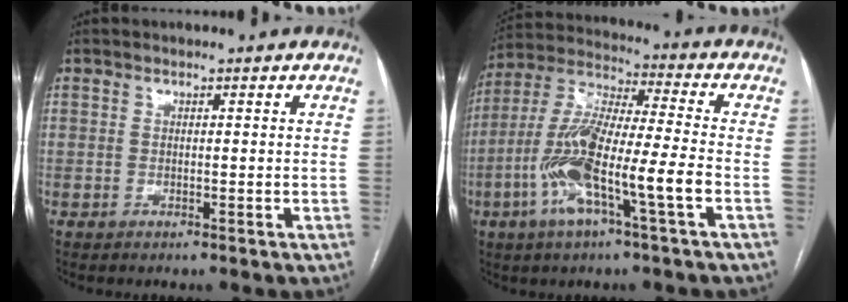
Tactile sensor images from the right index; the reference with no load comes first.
{"total": 14.9, "force": [-5.1, 1.0, 14.0], "torque": [-0.285, 0.001, -0.100]}